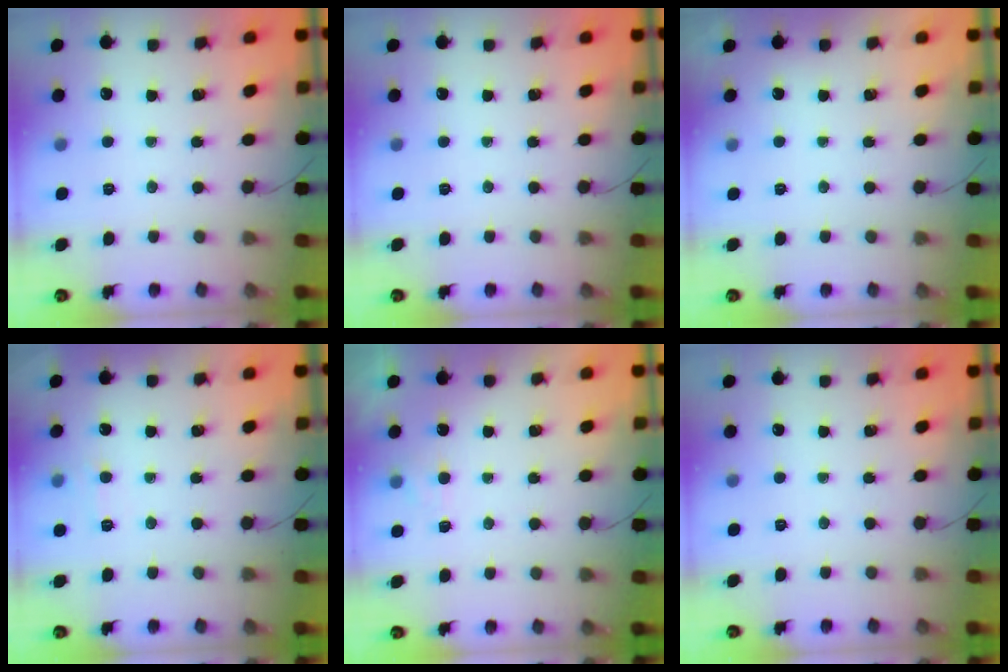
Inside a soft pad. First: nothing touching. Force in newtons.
{"total": 0.0}
{"total": 1.9, "press": 1.9, "slide": 0.3}
{"total": 6.4, "press": 6.2, "slide": 1.6}
{"total": 2.0, "press": 1.6, "slide": 1.2}
{"total": 0.0}